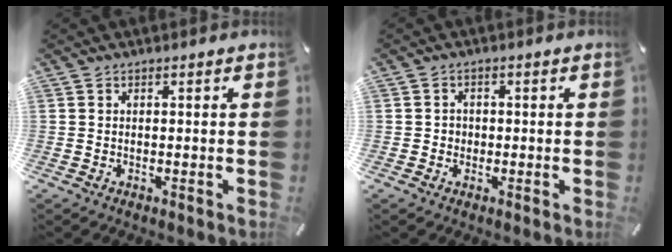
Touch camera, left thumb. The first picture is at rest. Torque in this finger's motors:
{"motor_torque": [-0.12, 0.08, 0.00, 0.35, -0.03]}